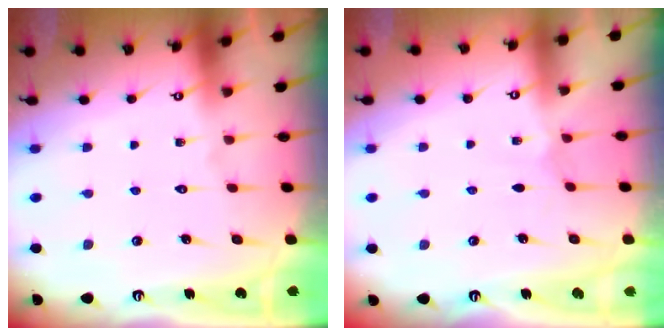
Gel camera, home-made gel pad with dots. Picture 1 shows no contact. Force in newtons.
{"total": 0.5, "press": 0.5, "slide": 0.2}